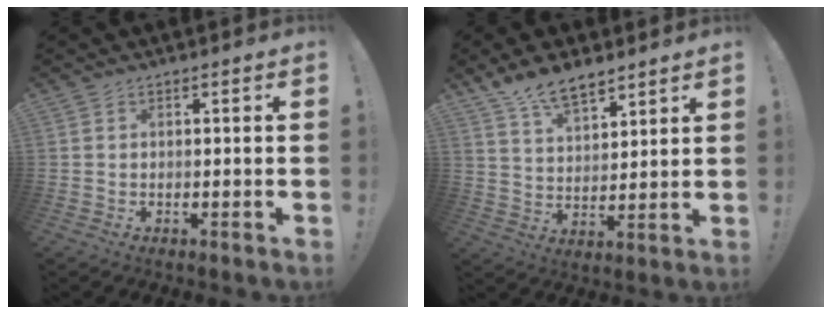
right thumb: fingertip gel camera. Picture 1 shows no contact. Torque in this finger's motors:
{"motor_torque": [0.04, 0.23, 0.69, 0.49, 0.22]}